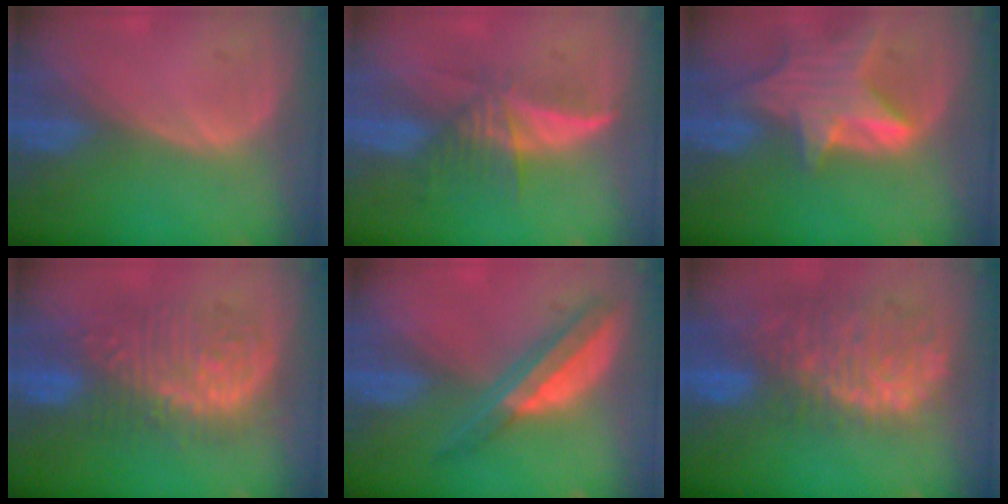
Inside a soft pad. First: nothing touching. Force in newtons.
{"total": 6.1, "press": 5.5, "slide": 2.5}
{"total": 8.3, "press": 7.4, "slide": 3.8}
{"total": 10.1, "press": 10.1, "slide": 0.5}
{"total": 6.5, "press": 5.7, "slide": 3.1}
{"total": 12.0, "press": 9.9, "slide": 6.8}